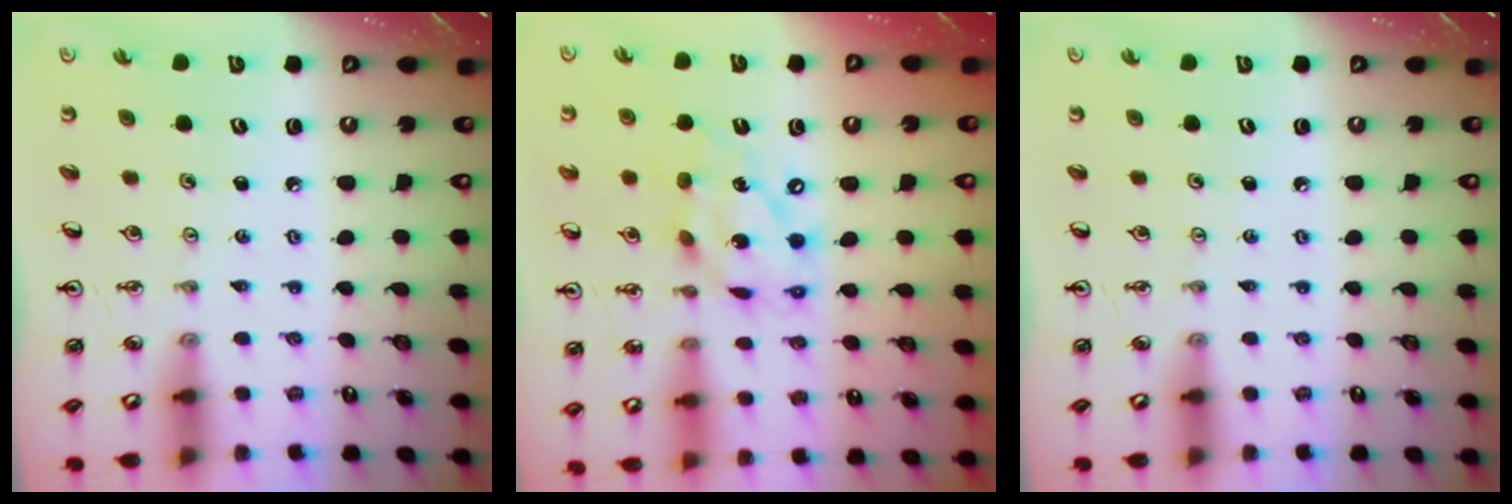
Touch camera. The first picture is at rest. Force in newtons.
{"total": 16.1, "press": 16.0, "slide": 1.8}
{"total": 0.0}